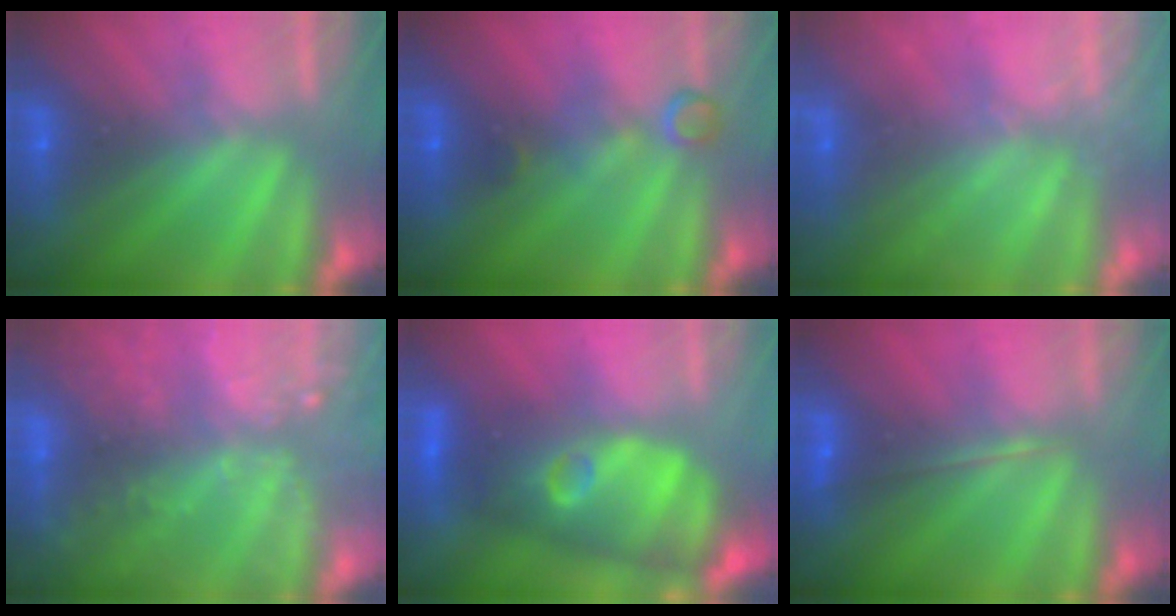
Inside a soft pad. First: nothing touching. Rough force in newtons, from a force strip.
{"total": 2.9}
{"total": 2.4}
{"total": 7.1}
{"total": 7.6}
{"total": 1.8}